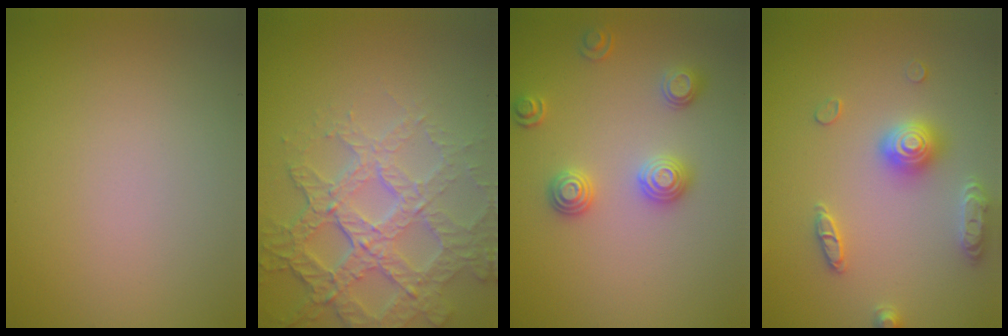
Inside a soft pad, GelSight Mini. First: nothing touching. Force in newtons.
{"total": 7.1, "press": 5.1, "slide": 5.0}
{"total": 2.7, "press": 2.6, "slide": 0.9}
{"total": 3.4, "press": 3.4, "slide": 0.6}